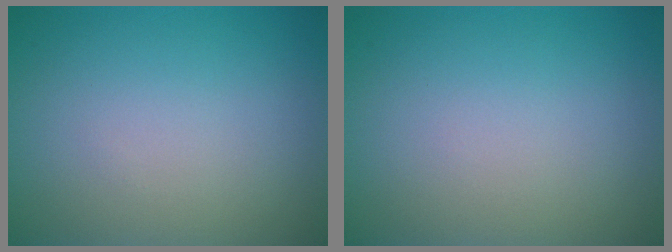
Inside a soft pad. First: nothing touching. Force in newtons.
{"total": 0.0}